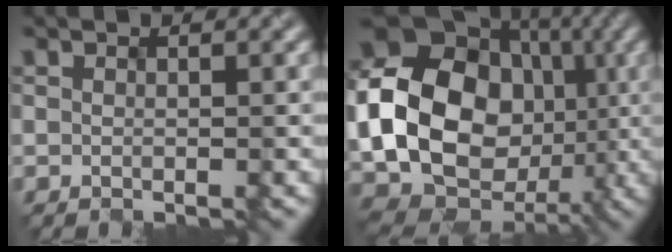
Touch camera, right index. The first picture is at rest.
{"total": 20.3, "force": [-1.1, 17.0, 11.1], "torque": [-0.223, 0.002, -0.051]}